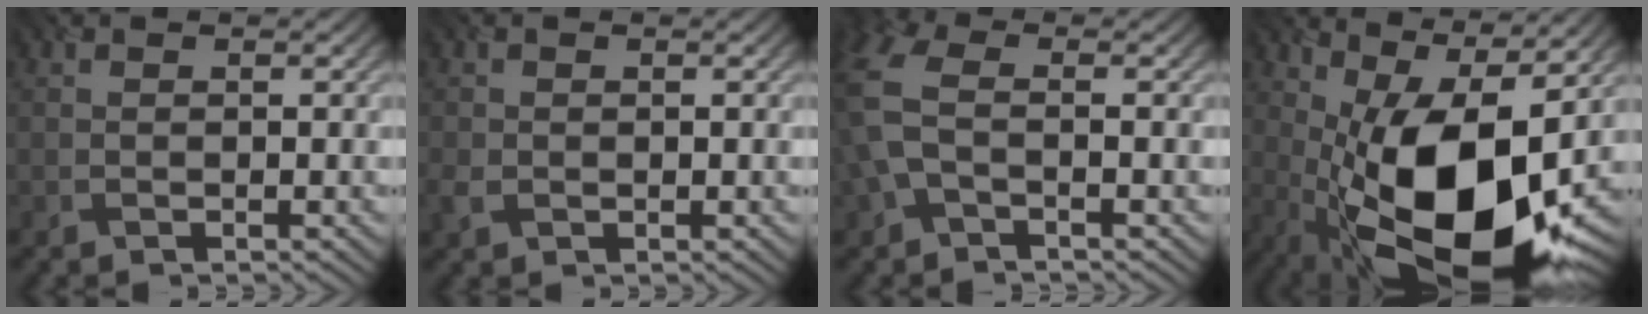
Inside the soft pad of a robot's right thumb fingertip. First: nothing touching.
{"total": 1.8, "force": [-0.5, 1.5, 0.8], "torque": [-0.025, -0.007, -0.012]}
{"total": 6.5, "force": [-0.7, 3.9, 5.1], "torque": [-0.145, 0.004, -0.029]}
{"total": 18.7, "force": [-1.8, 8.5, 16.6], "torque": [-0.288, -0.023, -0.018]}